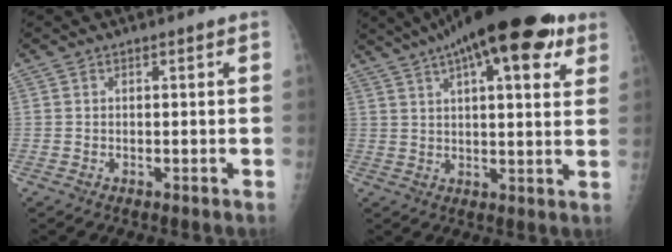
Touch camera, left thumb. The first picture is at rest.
{"total": 22.2, "force": [12.7, 7.1, 16.8], "torque": [-0.241, 0.008, 0.183]}